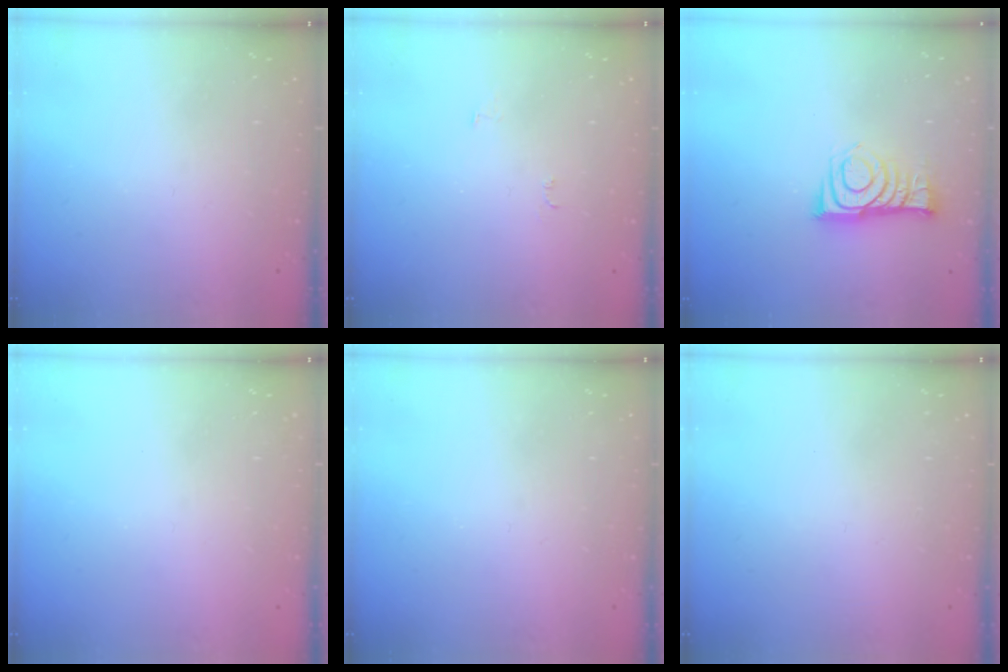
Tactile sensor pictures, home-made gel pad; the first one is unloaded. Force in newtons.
{"total": 4.5, "press": 4.5, "slide": 0.5}
{"total": 9.7, "press": 9.7, "slide": 0.4}
{"total": 0.0}
{"total": 0.0}
{"total": 1.6, "press": 1.6, "slide": 0.1}